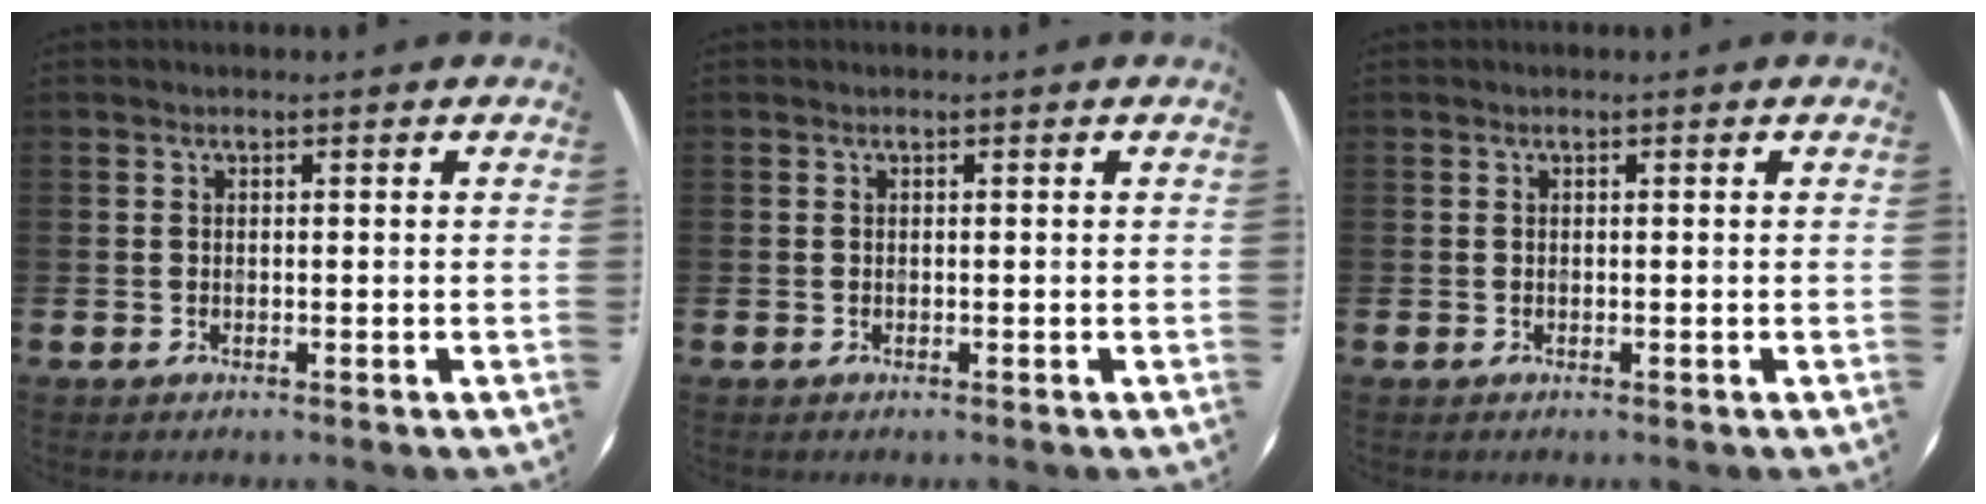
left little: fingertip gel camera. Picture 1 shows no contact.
{"total": 0.0}
{"total": 0.0}